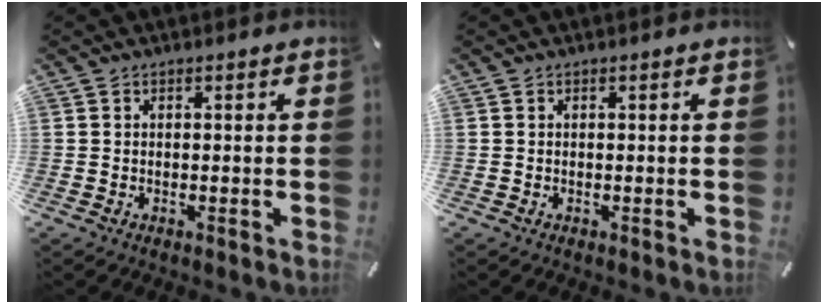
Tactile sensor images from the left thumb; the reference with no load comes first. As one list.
[{"total": 0.0}]